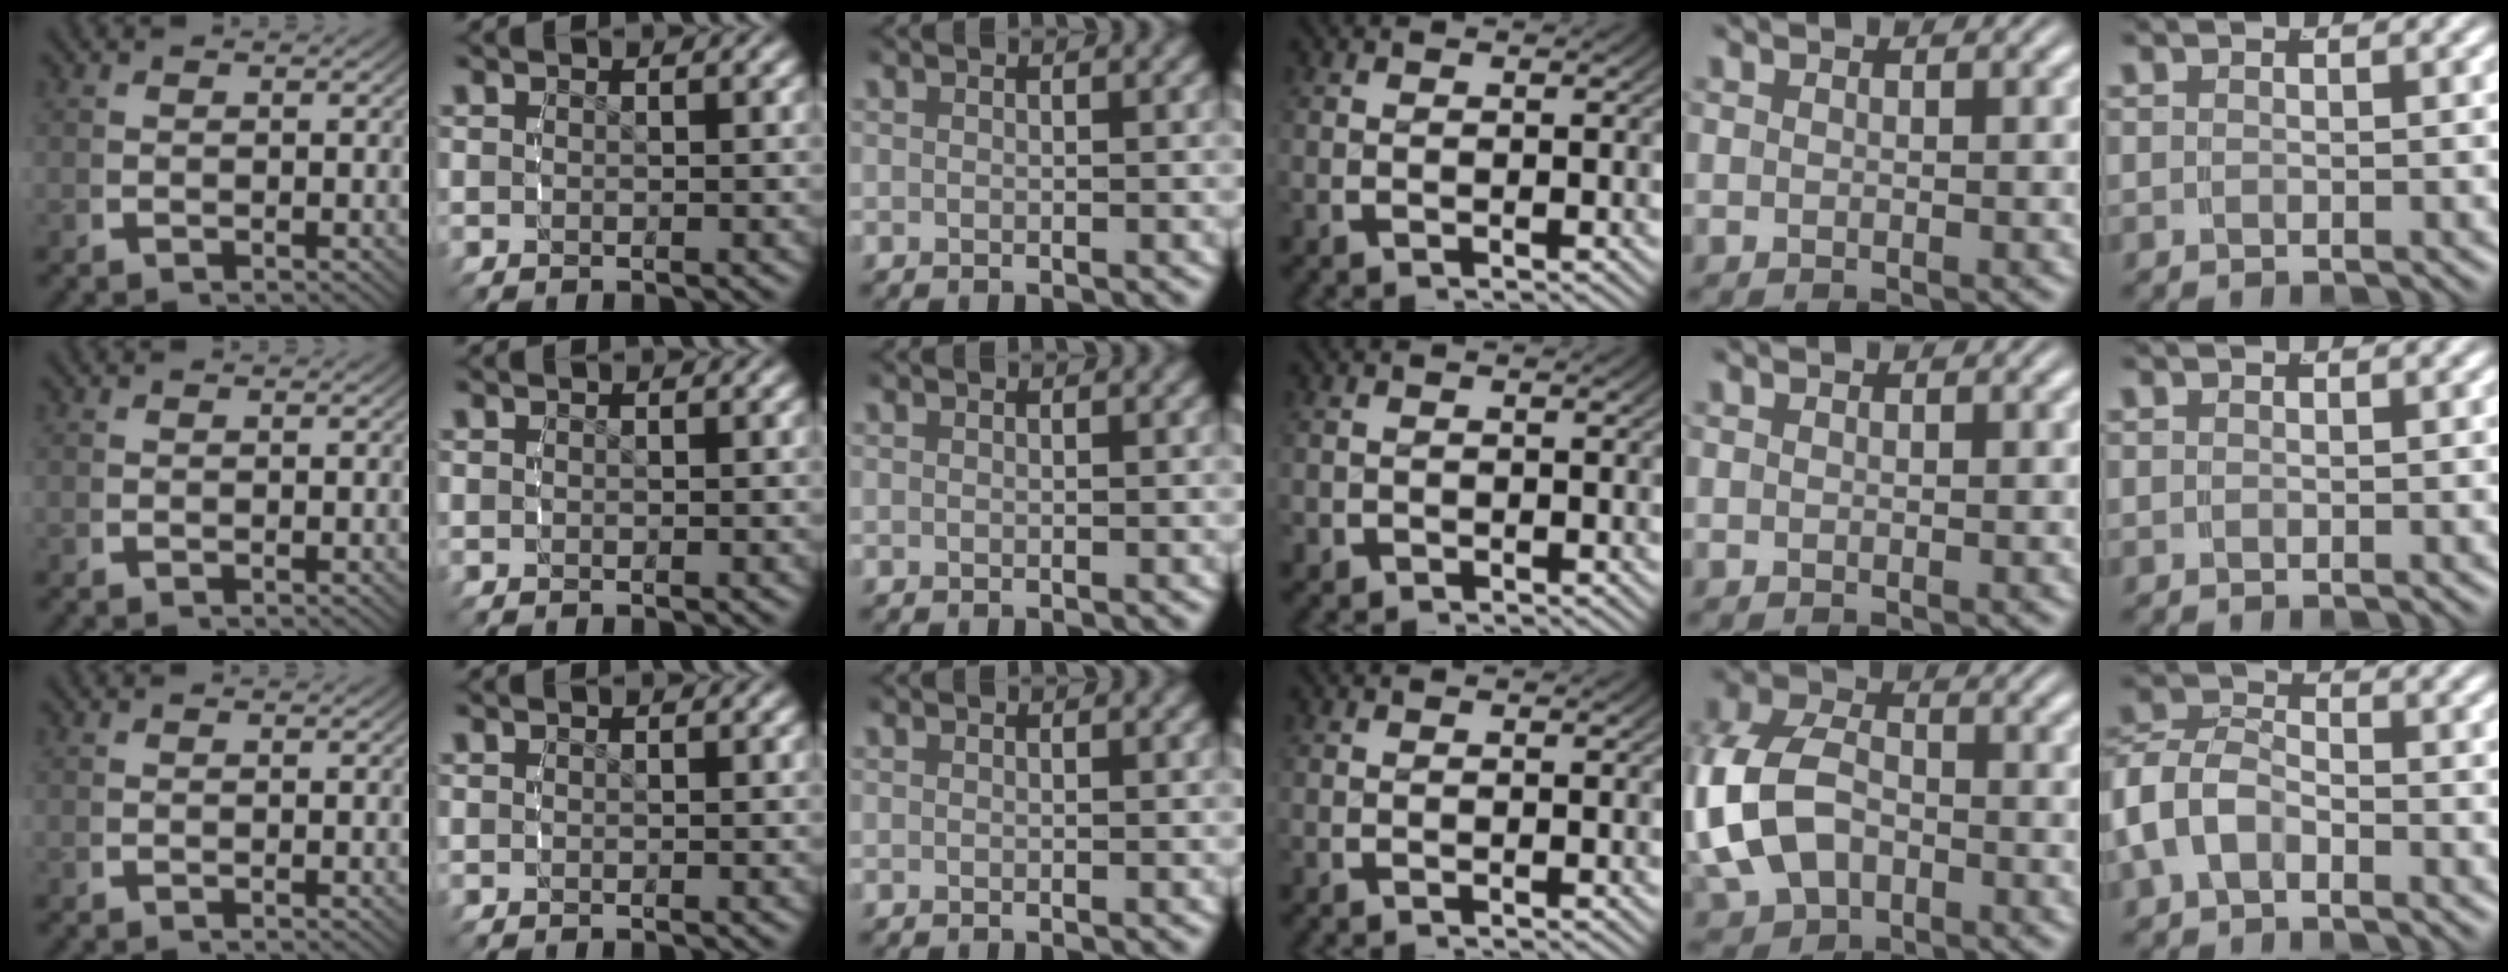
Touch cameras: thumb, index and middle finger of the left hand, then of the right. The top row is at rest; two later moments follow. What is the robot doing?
{"motion": "grasp_and_lifting", "object": "small bumper sticker"}